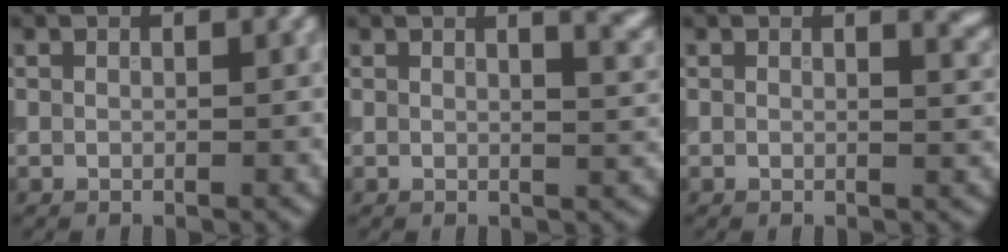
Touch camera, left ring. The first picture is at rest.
{"total": 4.9, "force": [2.6, 2.1, 3.6], "torque": [-0.013, 0.020, 0.015]}
{"total": 2.5, "force": [1.6, 1.0, 1.6], "torque": [-0.002, 0.001, 0.016]}